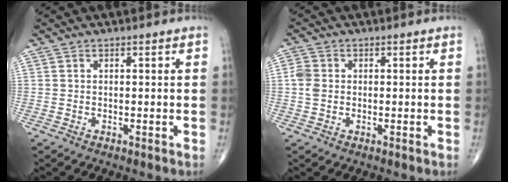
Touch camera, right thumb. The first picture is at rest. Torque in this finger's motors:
{"motor_torque": [0.43, 0.41, 0.29, 0.19, 0.03]}